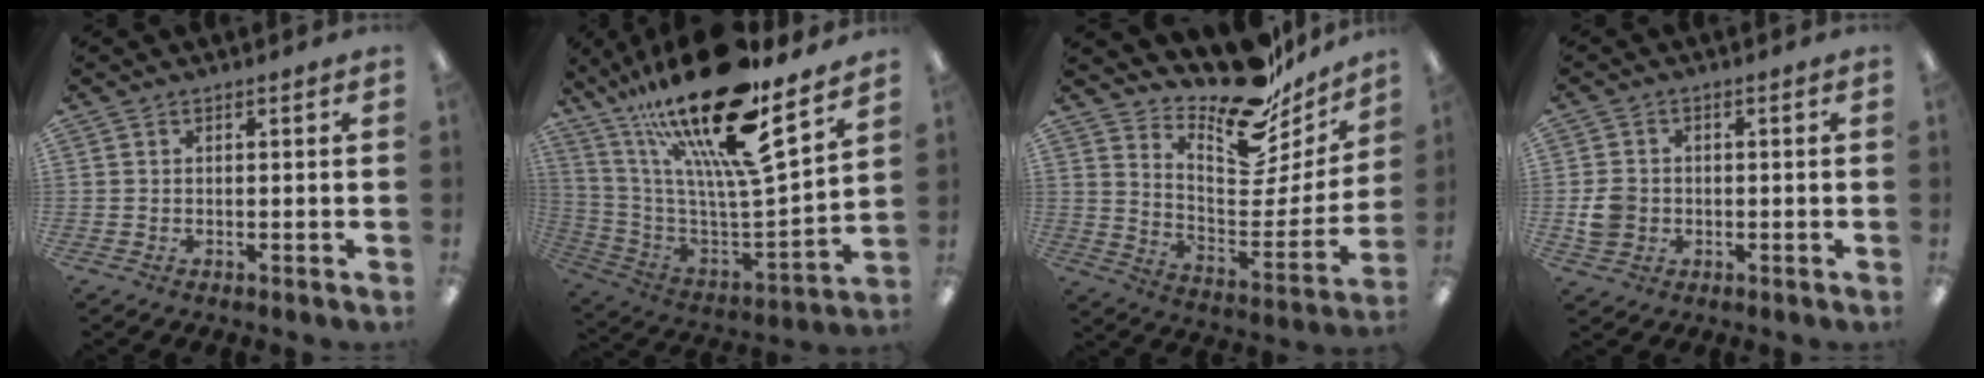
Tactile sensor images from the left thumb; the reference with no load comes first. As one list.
[{"total": 25.9, "force": [17.5, 6.0, 18.1], "torque": [-0.322, -0.110, 0.286]}, {"total": 18.8, "force": [16.1, 5.8, 7.7], "torque": [-0.107, -0.144, 0.270]}, {"total": 5.0, "force": [-0.8, 4.4, 2.2], "torque": [-0.028, 0.002, -0.016]}]